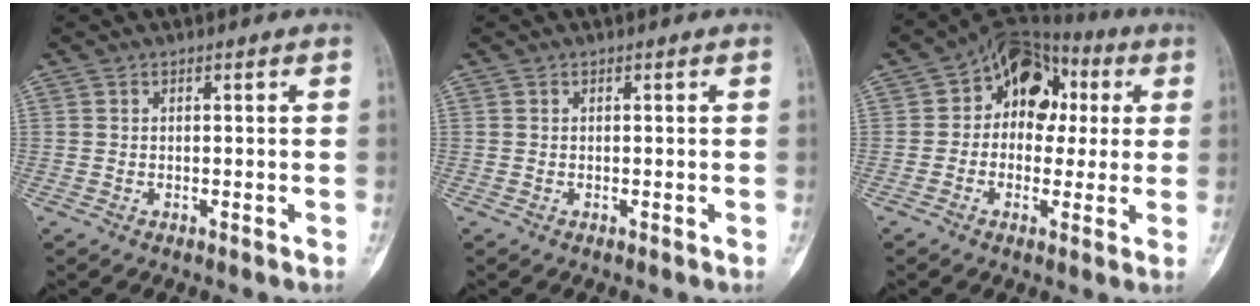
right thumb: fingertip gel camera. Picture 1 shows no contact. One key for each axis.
{"total": 0.0}
{"total": 14.1, "fx": 2.5, "fy": 10.3, "fz": 9.3, "tx": -0.084, "ty": 0.033, "tz": 0.027}